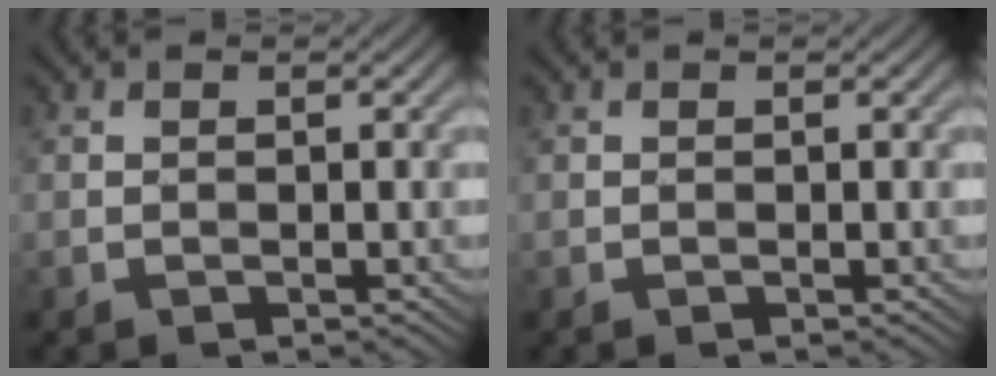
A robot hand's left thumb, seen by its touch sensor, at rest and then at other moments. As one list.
[{"total": 0.0}]